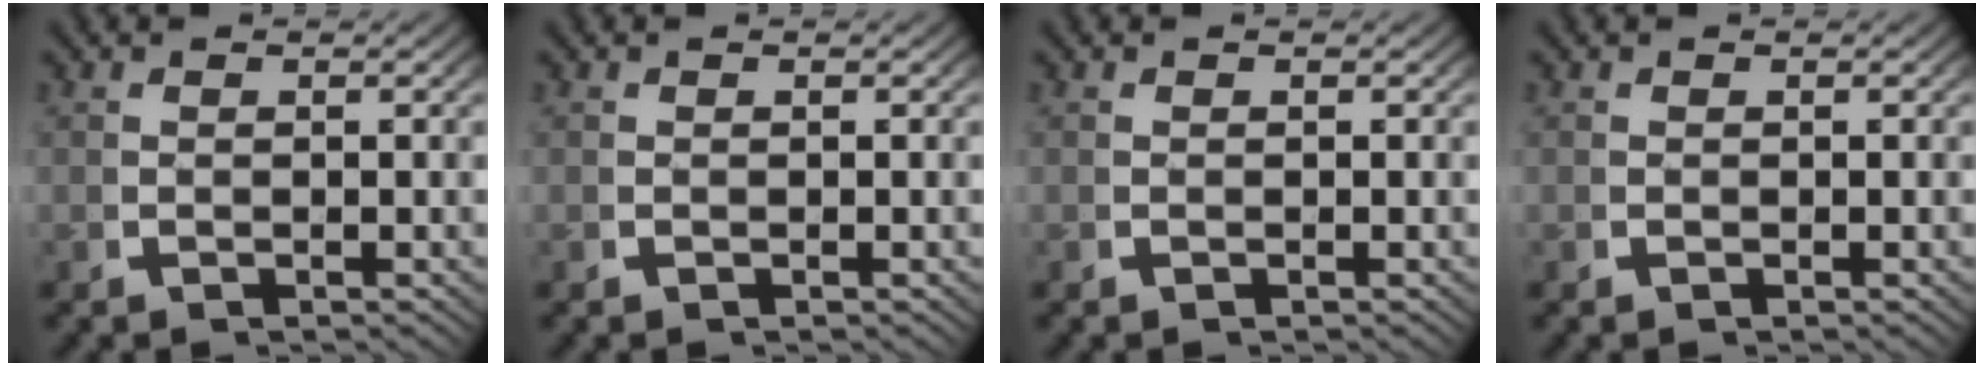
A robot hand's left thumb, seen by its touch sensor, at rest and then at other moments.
{"total": 0.0}
{"total": 0.0}
{"total": 0.0}